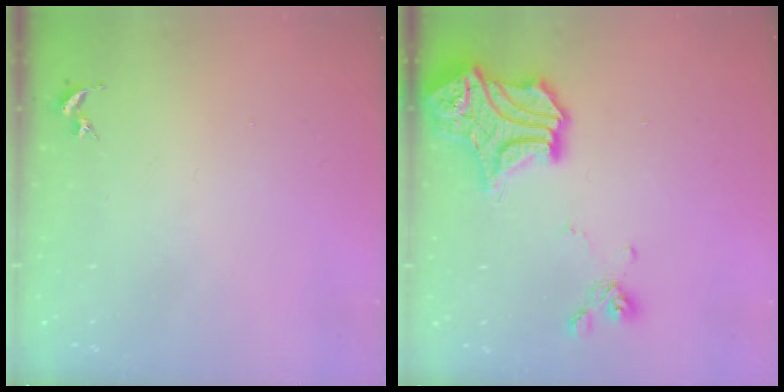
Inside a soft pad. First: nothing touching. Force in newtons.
{"total": 17.9, "press": 17.9, "slide": 0.7}